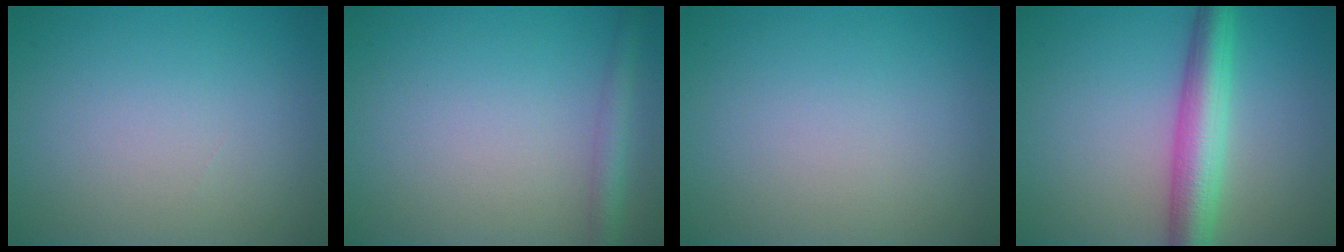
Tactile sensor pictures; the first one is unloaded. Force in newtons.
{"total": 2.2, "press": 2.2, "slide": 0.1}
{"total": 0.0}
{"total": 5.6, "press": 5.6, "slide": 0.3}